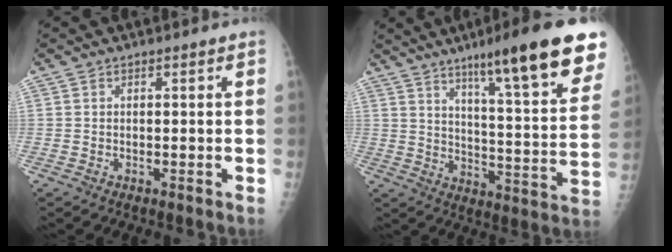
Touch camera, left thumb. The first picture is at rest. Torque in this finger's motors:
{"motor_torque": [0.72, 0.48, 1.60, -1.18, 0.35]}